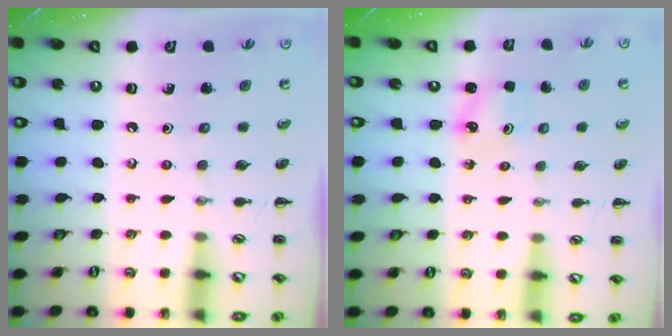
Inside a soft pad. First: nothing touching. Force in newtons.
{"total": 2.3, "press": 2.2, "slide": 0.7}